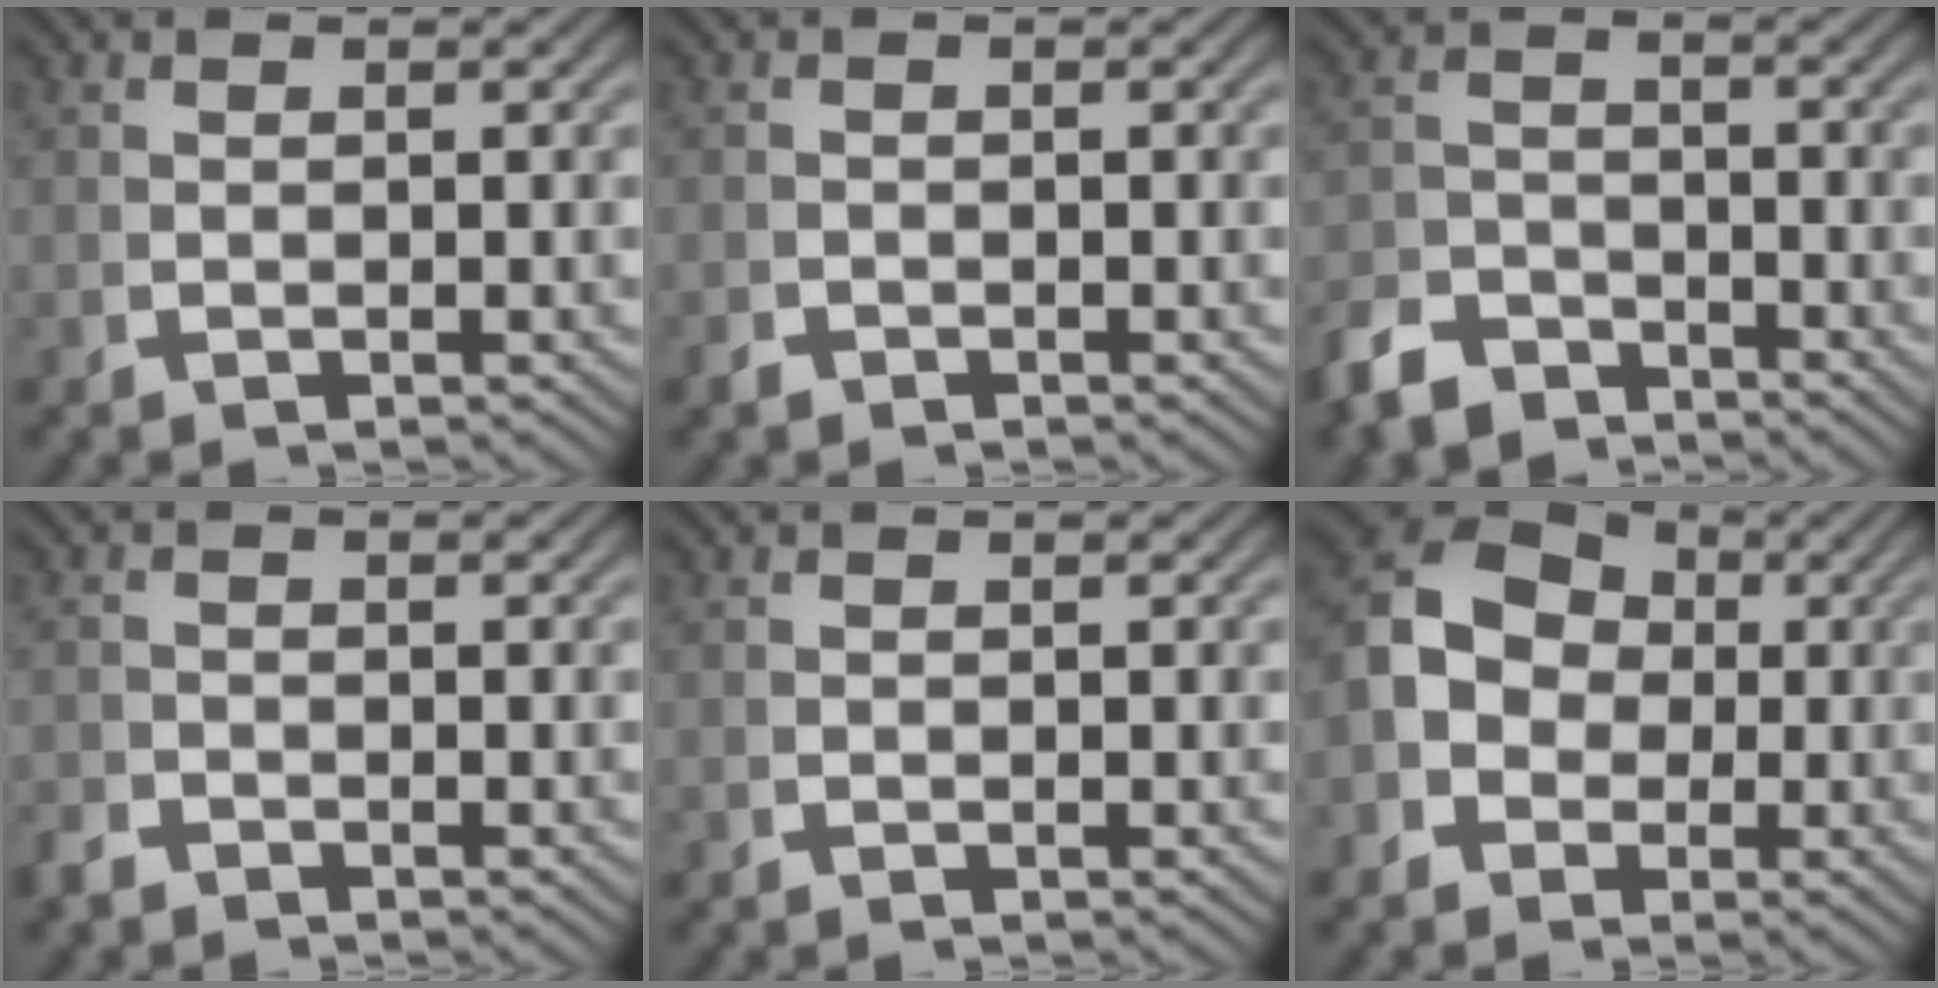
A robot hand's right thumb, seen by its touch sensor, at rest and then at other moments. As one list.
[{"total": 0.8, "force": [-0.8, 0.0, -0.2], "torque": [0.006, -0.005, -0.014]}, {"total": 4.7, "force": [-4.2, 2.0, 0.9], "torque": [0.004, -0.011, -0.074]}, {"total": 1.3, "force": [-1.3, 0.3, -0.2], "torque": [0.009, -0.005, -0.025]}, {"total": 0.0}, {"total": 8.3, "force": [0.9, 6.9, 4.5], "torque": [-0.116, -0.011, 0.015]}]